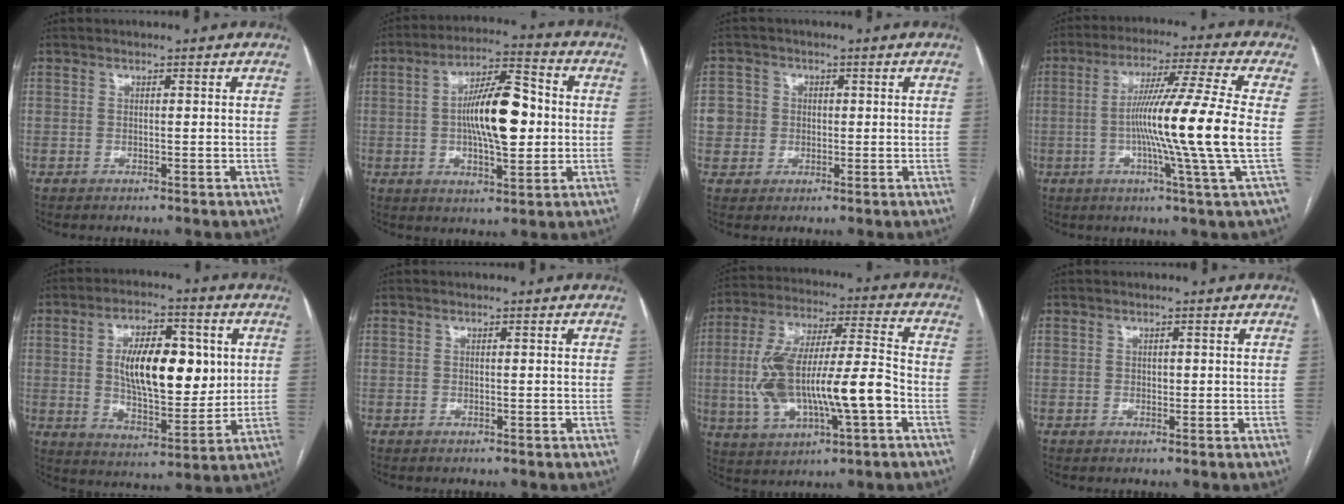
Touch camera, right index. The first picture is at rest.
{"total": 12.0, "force": [0.1, 3.7, 11.4], "torque": [-0.200, 0.019, 0.002]}
{"total": 5.1, "force": [0.2, 5.0, 0.9], "torque": [-0.017, 0.014, 0.005]}
{"total": 15.3, "force": [-1.5, -2.7, 14.9], "torque": [-0.259, -0.015, -0.034]}
{"total": 14.7, "force": [2.4, 6.2, 13.1], "torque": [-0.221, 0.010, 0.044]}
{"total": 0.0}
{"total": 18.1, "force": [-3.7, 4.6, 17.1], "torque": [-0.335, 0.019, -0.053]}
{"total": 0.7, "force": [0.0, 0.5, 0.4], "torque": [-0.005, 0.001, 0.001]}